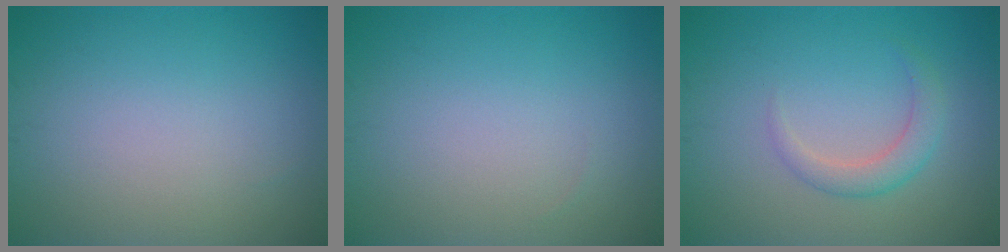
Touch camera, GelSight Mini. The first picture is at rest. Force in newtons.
{"total": 0.0}
{"total": 2.2, "press": 2.2, "slide": 0.2}